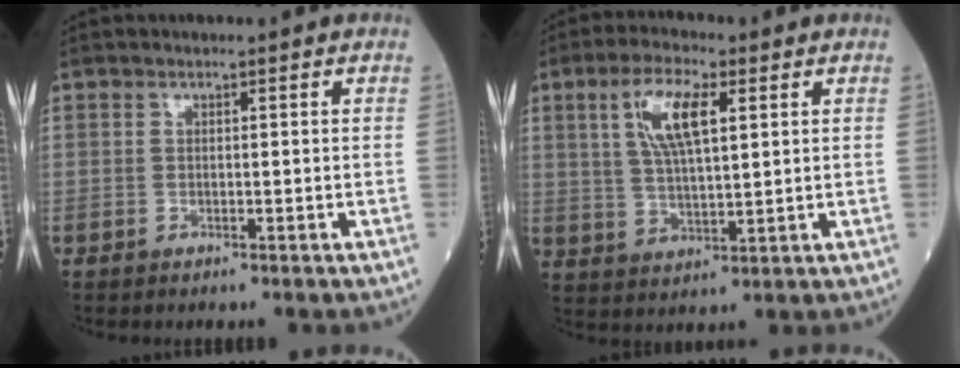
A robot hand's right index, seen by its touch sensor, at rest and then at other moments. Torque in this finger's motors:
{"motor_torque": [0.31, 0.18, 0.20, 0.11]}